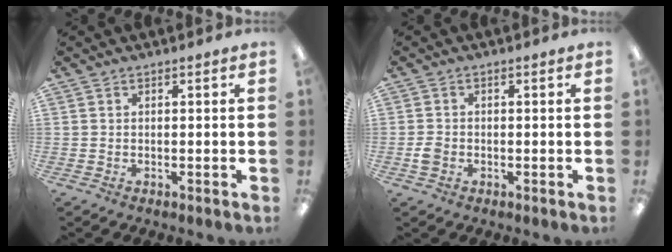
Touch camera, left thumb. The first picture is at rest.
{"total": 2.3, "force": [-0.6, 1.9, 1.2], "torque": [-0.020, 0.004, -0.011]}